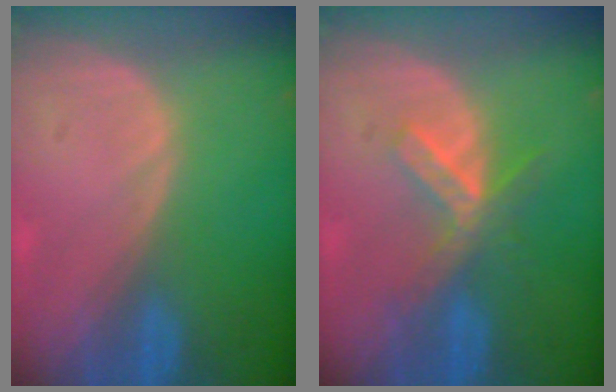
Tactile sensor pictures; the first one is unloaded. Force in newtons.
{"total": 5.1, "press": 5.1, "slide": 0.3}